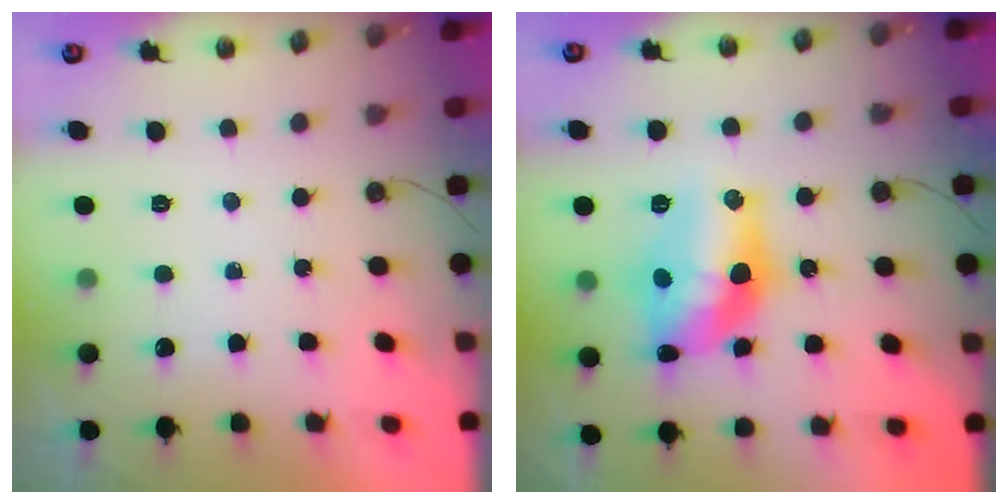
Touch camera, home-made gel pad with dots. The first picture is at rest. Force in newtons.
{"total": 15.5, "press": 15.2, "slide": 2.8}